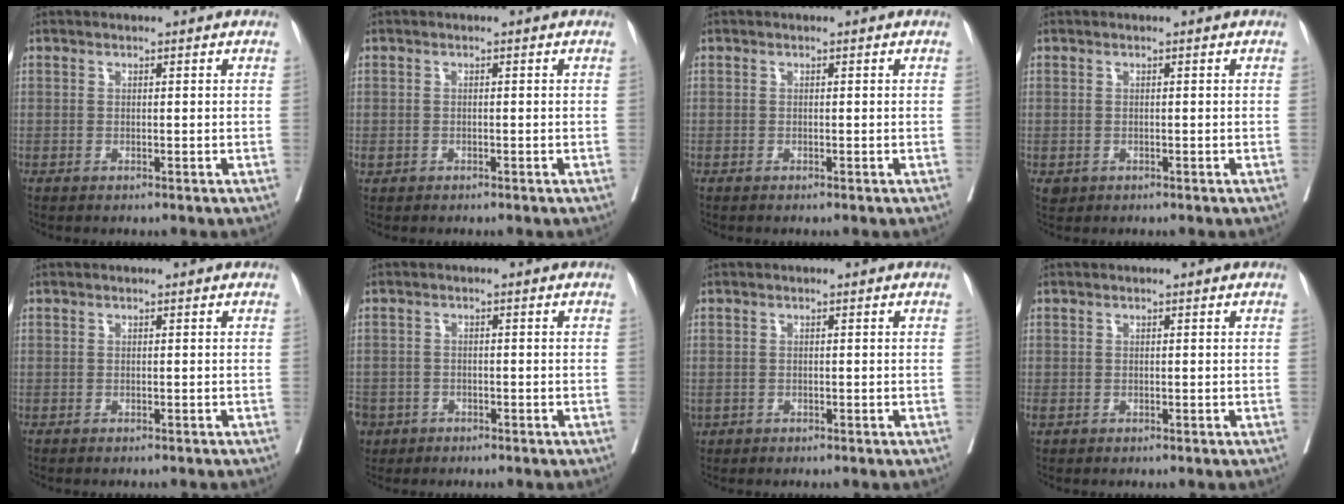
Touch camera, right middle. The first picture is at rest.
{"total": 0.8, "force": [-0.4, 0.6, 0.3], "torque": [-0.009, 0.003, -0.006]}
{"total": 0.0}
{"total": 1.0, "force": [-0.3, 0.9, 0.3], "torque": [-0.007, 0.002, 0.002]}
{"total": 1.3, "force": [-1.2, 0.2, 0.4], "torque": [-0.004, -0.002, -0.018]}
{"total": 8.1, "force": [-4.2, 6.5, 2.4], "torque": [-0.075, 0.000, -0.071]}
{"total": 0.8, "force": [-0.2, 0.7, 0.2], "torque": [-0.005, 0.004, 0.001]}
{"total": 0.5, "force": [-0.1, 0.5, 0.2], "torque": [-0.005, 0.002, -0.001]}